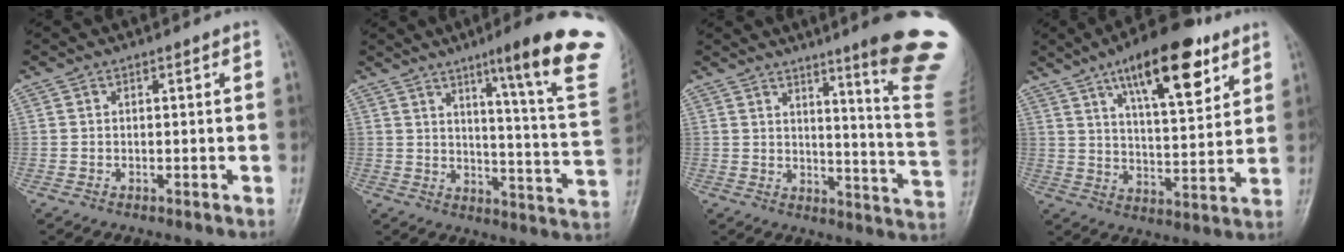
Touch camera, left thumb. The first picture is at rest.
{"total": 21.0, "force": [11.9, 1.3, 17.3], "torque": [-0.213, -0.058, 0.153]}
{"total": 18.9, "force": [11.9, 0.7, 14.7], "torque": [-0.163, -0.085, 0.148]}
{"total": 17.5, "force": [9.7, 6.3, 13.1], "torque": [-0.171, -0.040, 0.154]}